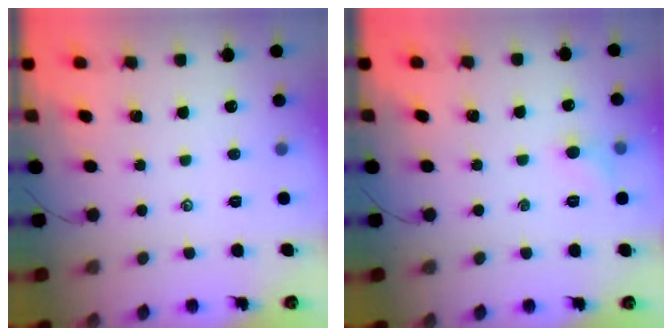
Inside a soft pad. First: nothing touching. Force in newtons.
{"total": 5.2, "press": 5.0, "slide": 1.5}